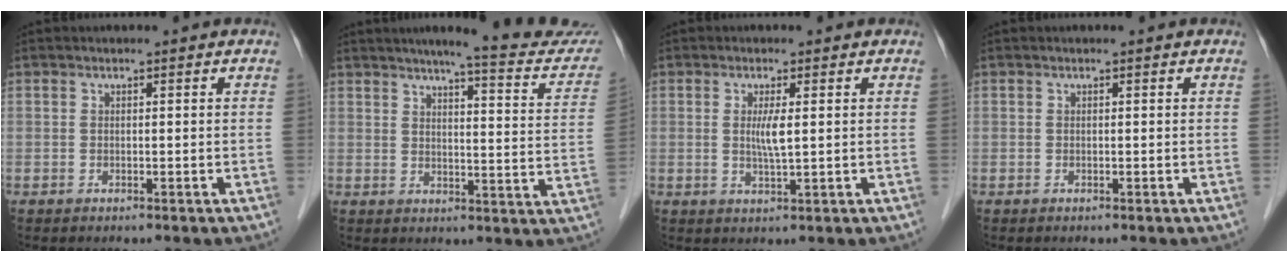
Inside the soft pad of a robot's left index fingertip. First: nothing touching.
{"total": 15.9, "force": [14.5, 0.8, 6.6], "torque": [-0.074, -0.052, 0.161]}
{"total": 2.9, "force": [0.3, 0.1, 2.9], "torque": [-0.060, -0.008, 0.006]}
{"total": 0.0}